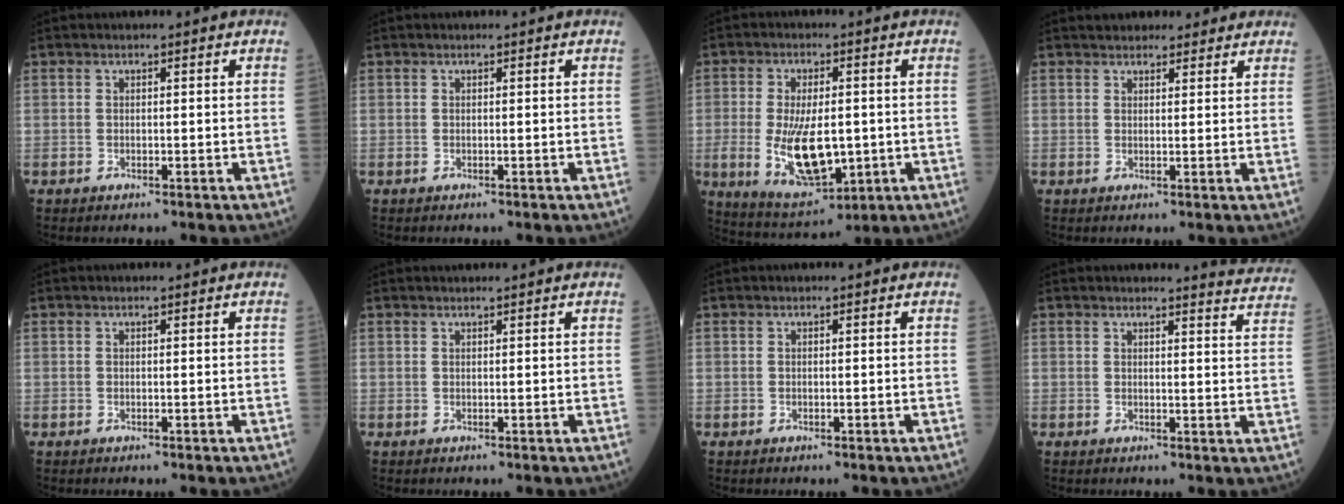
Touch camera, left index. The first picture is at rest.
{"total": 0.0}
{"total": 11.6, "force": [-1.6, 4.9, 10.4], "torque": [-0.198, -0.017, -0.011]}
{"total": 7.1, "force": [6.2, 2.7, 2.3], "torque": [-0.015, 0.027, 0.079]}
{"total": 0.0}
{"total": 1.7, "force": [1.6, -0.1, 0.5], "torque": [-0.005, 0.016, 0.027]}
{"total": 0.0}
{"total": 6.6, "force": [6.5, -0.3, 0.1], "torque": [-0.003, -0.051, 0.050]}